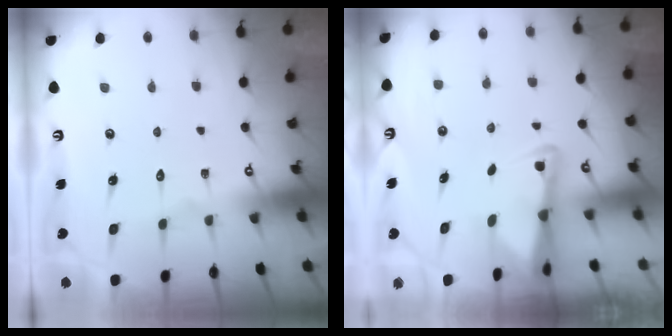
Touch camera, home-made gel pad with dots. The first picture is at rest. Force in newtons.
{"total": 2.5, "press": 2.4, "slide": 0.6}